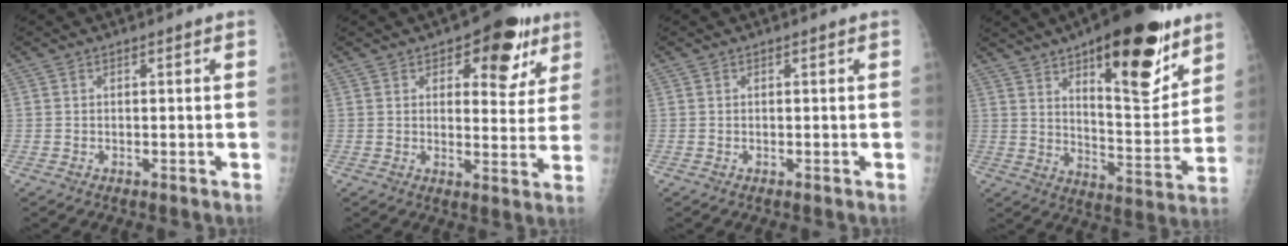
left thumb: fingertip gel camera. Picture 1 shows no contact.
{"total": 12.2, "force": [6.4, 6.3, 8.4], "torque": [-0.056, -0.023, 0.079]}
{"total": 0.0}
{"total": 24.8, "force": [14.2, 8.8, 18.3], "torque": [-0.229, -0.066, 0.218]}